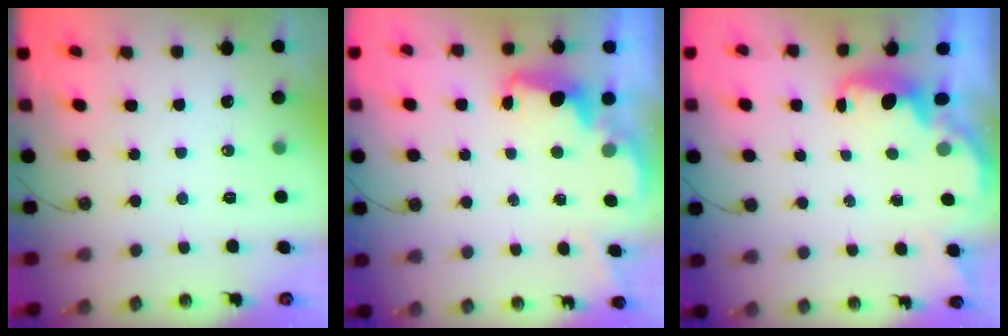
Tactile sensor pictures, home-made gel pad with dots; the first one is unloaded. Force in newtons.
{"total": 2.5, "press": 2.5, "slide": 0.5}
{"total": 1.2, "press": 1.0, "slide": 0.6}